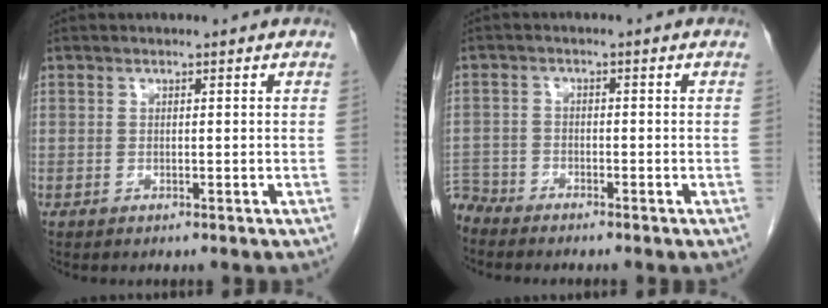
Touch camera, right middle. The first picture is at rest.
{"total": 4.2, "force": [-4.1, 0.8, -0.1], "torque": [0.011, -0.010, -0.079]}